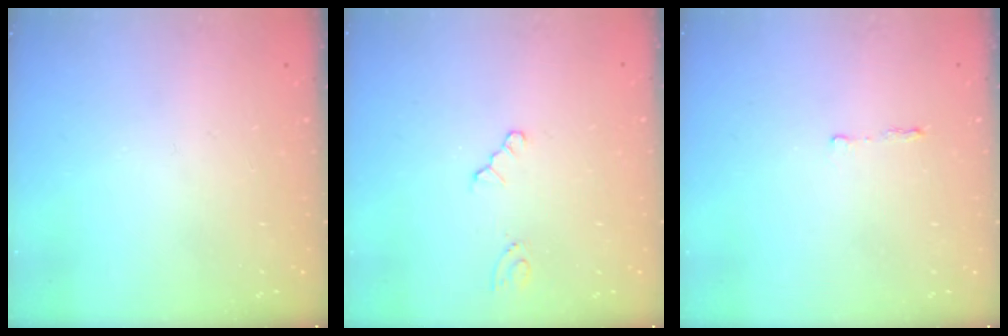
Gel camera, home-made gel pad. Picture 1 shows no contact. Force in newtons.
{"total": 1.3, "press": 1.2, "slide": 0.2}
{"total": 2.6, "press": 2.6, "slide": 0.4}